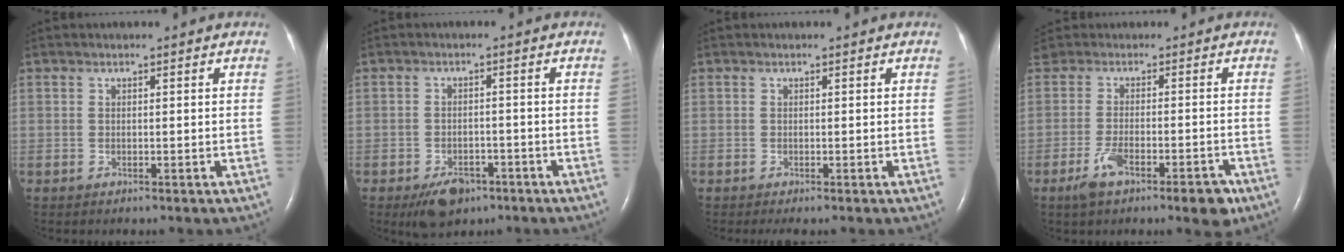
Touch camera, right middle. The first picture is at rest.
{"total": 5.3, "force": [-3.4, 2.9, 2.8], "torque": [-0.050, 0.000, -0.050]}
{"total": 0.8, "force": [-0.6, 0.0, 0.5], "torque": [-0.009, -0.003, -0.010]}
{"total": 8.0, "force": [-3.4, 3.9, 6.1], "torque": [-0.105, -0.003, -0.052]}